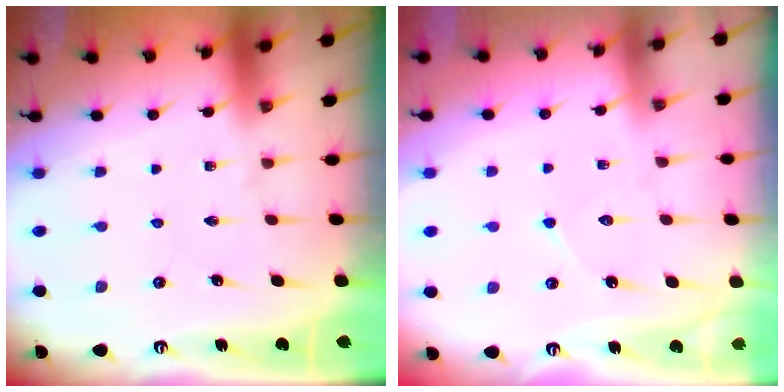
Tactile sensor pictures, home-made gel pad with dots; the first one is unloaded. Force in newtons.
{"total": 4.9, "press": 4.8, "slide": 0.5}